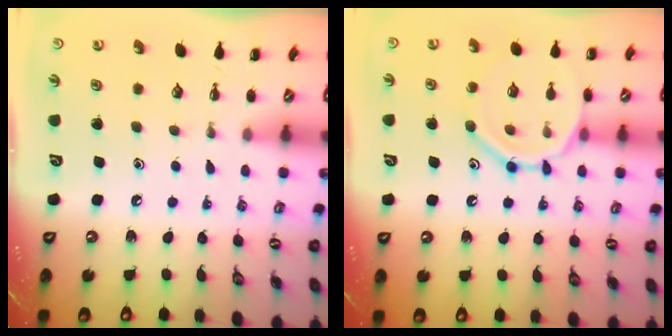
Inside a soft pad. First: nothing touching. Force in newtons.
{"total": 13.2, "press": 13.2, "slide": 0.9}